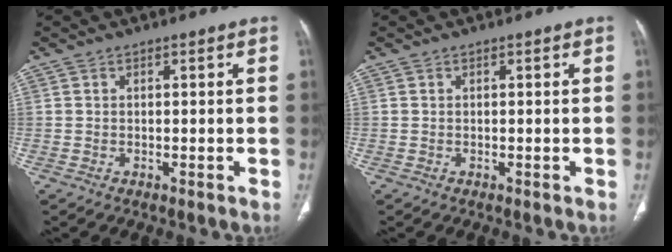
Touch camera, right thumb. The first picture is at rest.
{"total": 0.0}